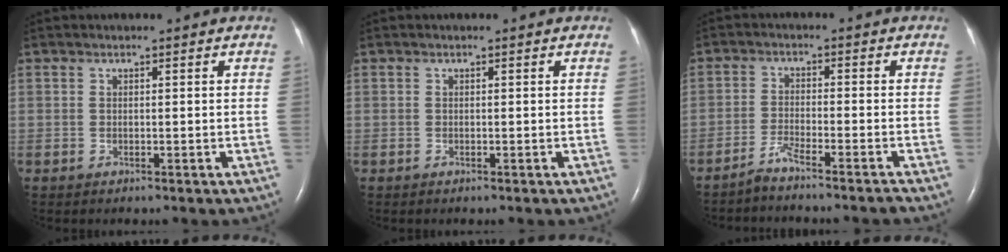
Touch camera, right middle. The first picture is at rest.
{"total": 0.0}
{"total": 4.2, "force": [-3.8, -0.8, 1.7], "torque": [-0.035, -0.006, -0.068]}